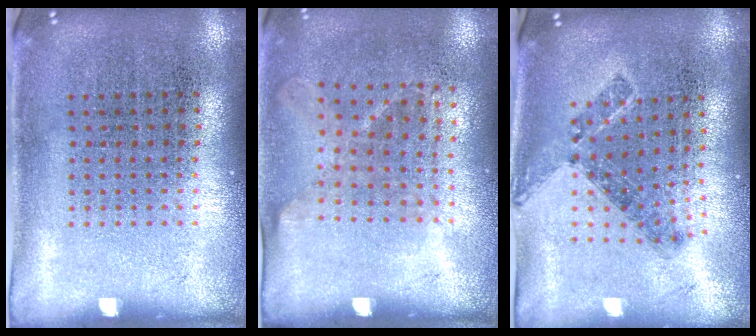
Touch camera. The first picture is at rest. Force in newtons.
{"total": 1.2, "press": 0.9, "slide": 0.7}
{"total": 0.8, "press": 0.8, "slide": 0.2}